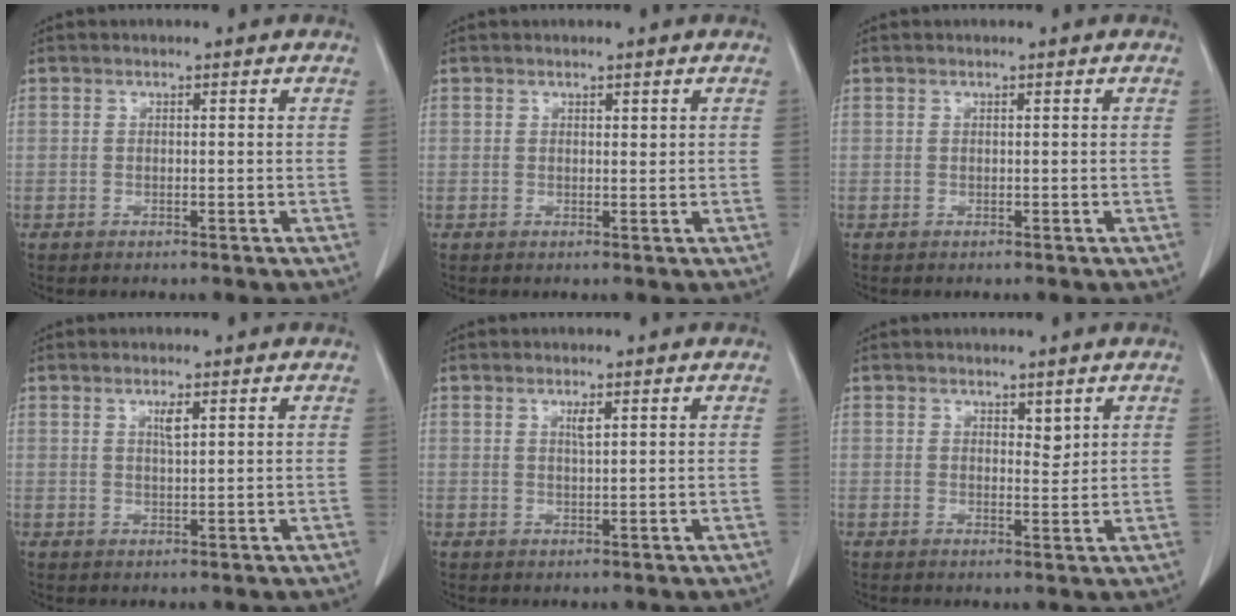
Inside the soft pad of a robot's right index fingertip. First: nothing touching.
{"total": 0.5, "force": [0.4, 0.2, 0.3], "torque": [-0.001, -0.003, 0.004]}
{"total": 0.0}
{"total": 1.8, "force": [0.8, 0.2, 1.5], "torque": [-0.030, -0.002, 0.015]}
{"total": 1.3, "force": [0.7, 0.0, 1.2], "torque": [-0.024, -0.003, 0.011]}
{"total": 1.8, "force": [1.2, 0.8, 1.1], "torque": [-0.013, -0.009, 0.021]}